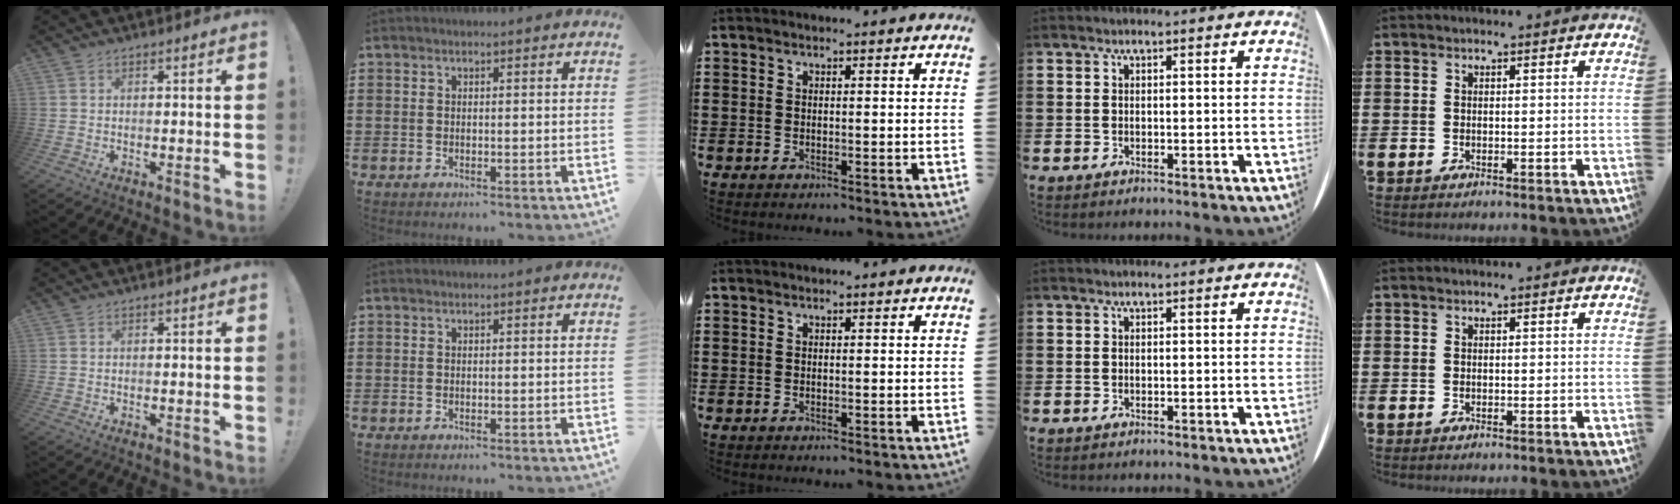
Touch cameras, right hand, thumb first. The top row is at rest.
{}